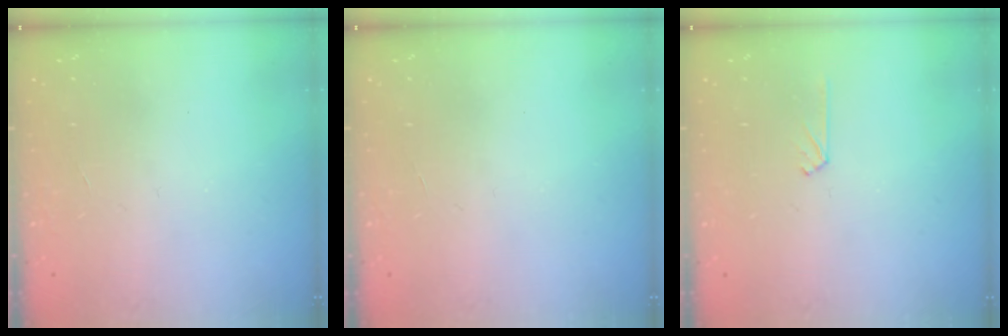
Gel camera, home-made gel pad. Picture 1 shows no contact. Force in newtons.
{"total": 0.0}
{"total": 2.5, "press": 2.5, "slide": 0.3}